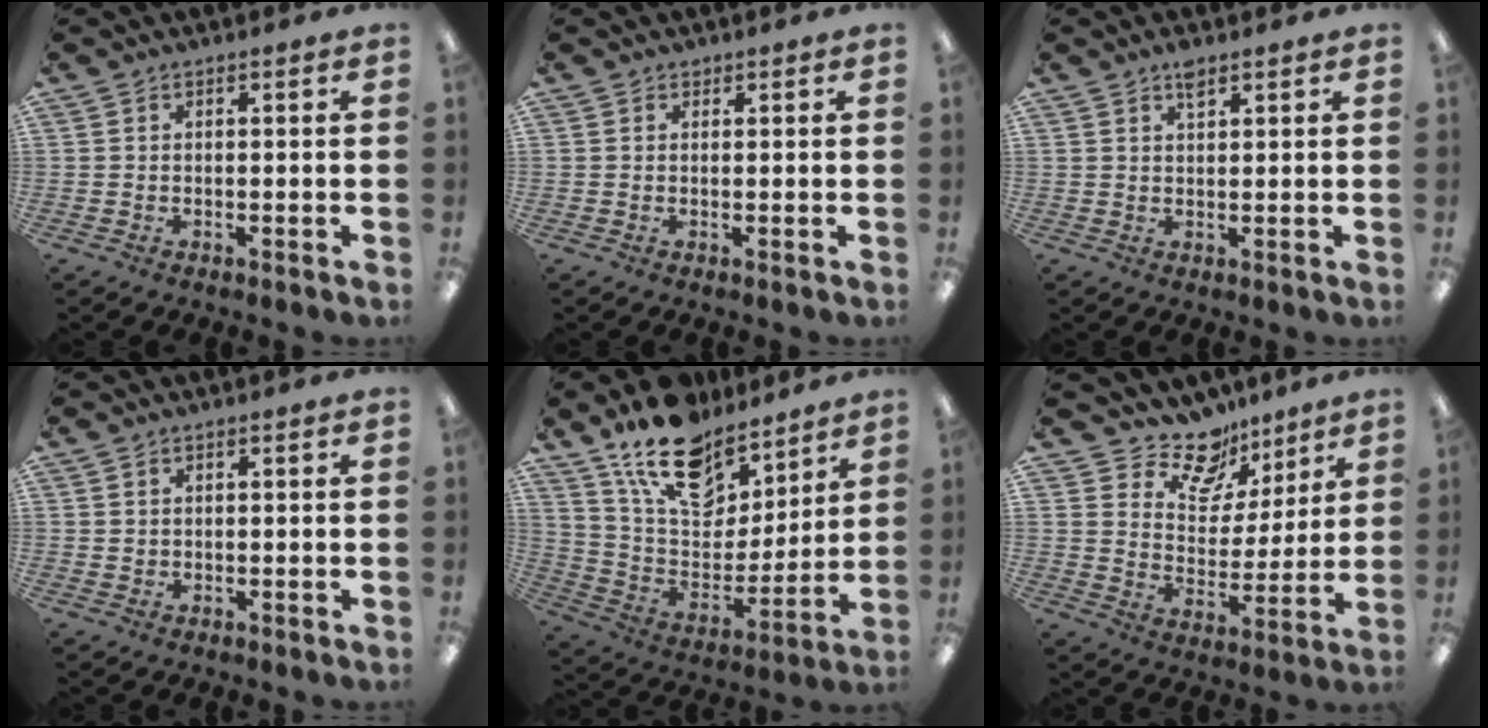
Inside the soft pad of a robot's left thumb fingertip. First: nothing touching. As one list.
[{"total": 0.7, "force": [0.6, 0.5, 0.0], "torque": [-0.001, 0.002, 0.010]}, {"total": 2.8, "force": [1.9, 1.1, 1.7], "torque": [-0.032, -0.002, 0.033]}, {"total": 0.8, "force": [0.4, 0.7, 0.1], "torque": [-0.003, 0.004, 0.007]}, {"total": 19.2, "force": [14.7, 9.3, 8.3], "torque": [-0.160, -0.093, 0.267]}, {"total": 13.1, "force": [10.4, 7.0, 3.8], "torque": [-0.073, -0.071, 0.196]}]